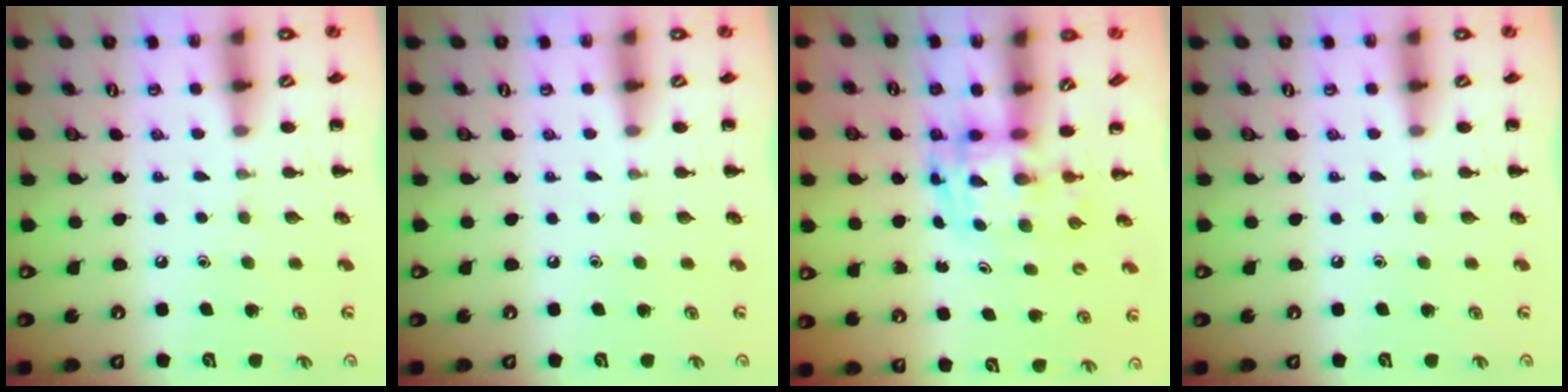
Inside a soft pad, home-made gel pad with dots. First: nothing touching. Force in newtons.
{"total": 0.0}
{"total": 3.6, "press": 3.5, "slide": 0.6}
{"total": 0.0}